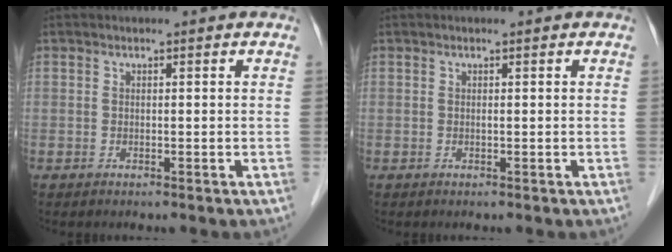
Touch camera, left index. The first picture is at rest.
{"total": 0.0}